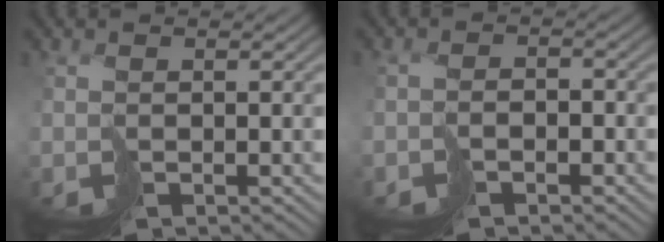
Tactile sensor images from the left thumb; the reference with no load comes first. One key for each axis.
{"total": 2.1, "fx": -1.8, "fy": 1.2, "fz": 0.3, "tx": 0.009, "ty": 0.001, "tz": -0.036}